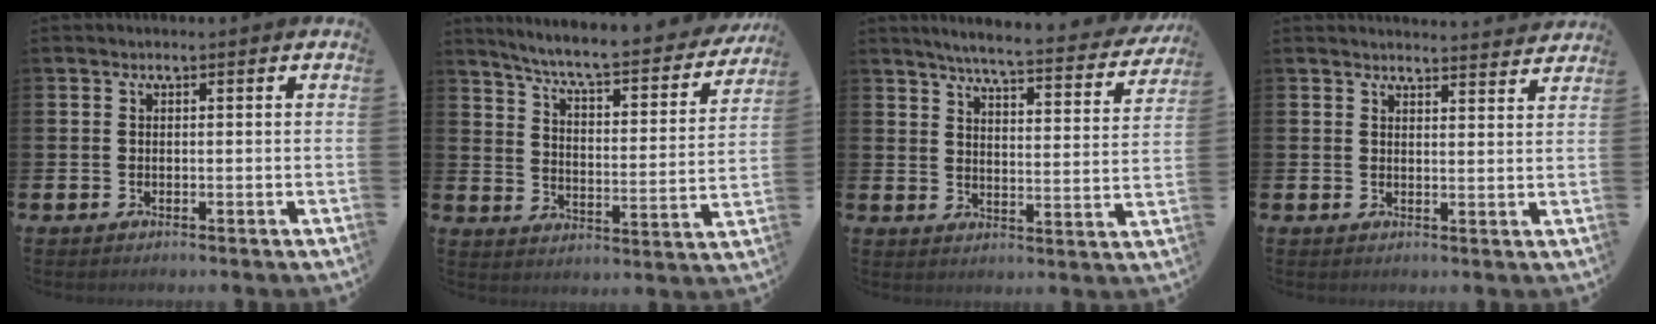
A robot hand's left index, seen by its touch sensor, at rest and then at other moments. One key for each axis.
{"total": 7.1, "fx": 6.5, "fy": 0.7, "fz": 2.8, "tx": -0.076, "ty": -0.055, "tz": 0.103}
{"total": 5.6, "fx": 5.2, "fy": 0.1, "fz": 2.1, "tx": -0.053, "ty": -0.040, "tz": 0.084}
{"total": 3.3, "fx": 3.3, "fy": 0.0, "fz": -0.1, "tx": 0.006, "ty": -0.026, "tz": 0.057}